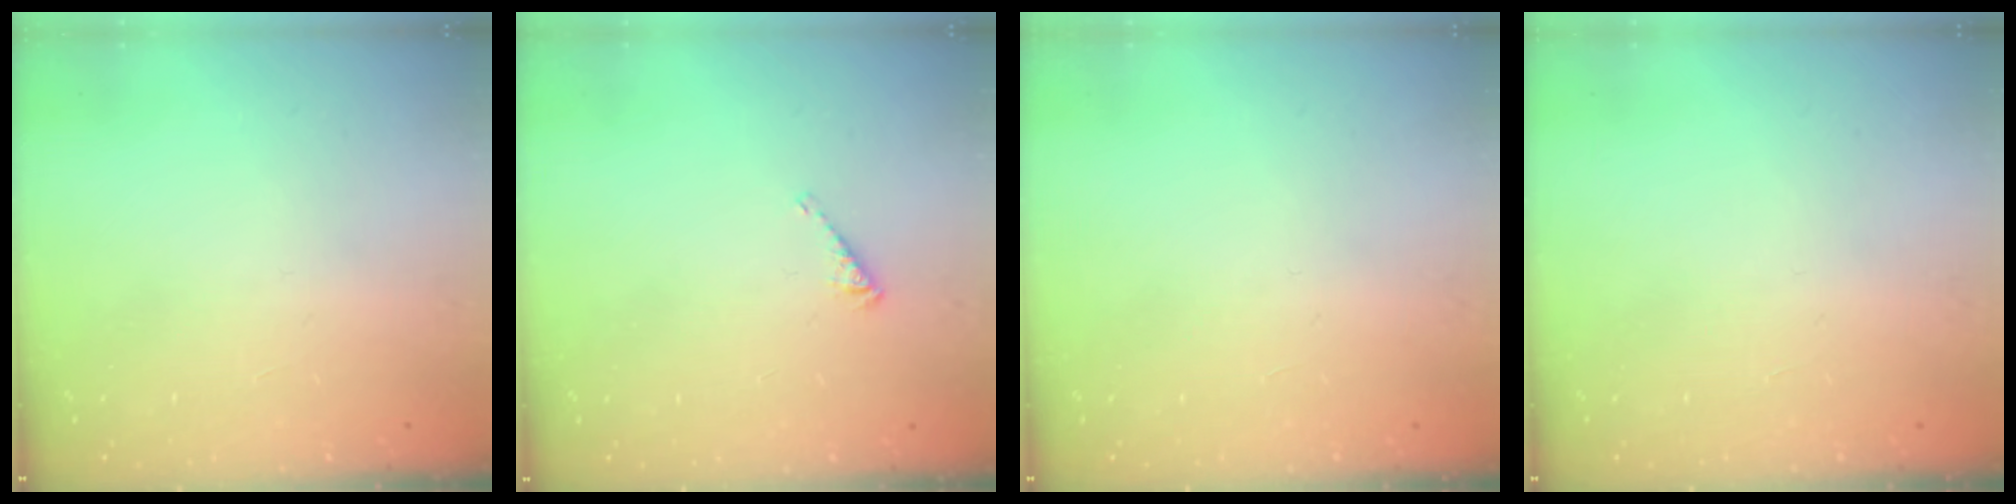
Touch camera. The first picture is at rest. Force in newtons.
{"total": 2.6, "press": 2.6, "slide": 0.1}
{"total": 0.0}
{"total": 0.0}